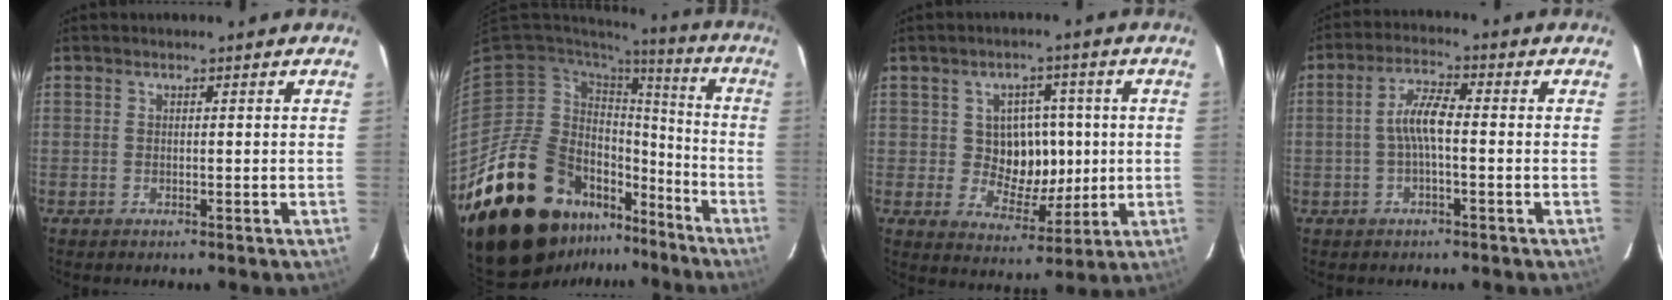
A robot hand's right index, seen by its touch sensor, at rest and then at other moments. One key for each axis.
{"total": 21.1, "fx": -13.8, "fy": 12.4, "fz": 10.1, "tx": -0.206, "ty": 0.012, "tz": -0.213}
{"total": 8.4, "fx": 0.4, "fy": 7.3, "fz": 4.3, "tx": -0.075, "ty": 0.008, "tz": 0.015}
{"total": 5.1, "fx": -0.8, "fy": 1.1, "fz": 4.9, "tx": -0.102, "ty": 0.013, "tz": -0.016}